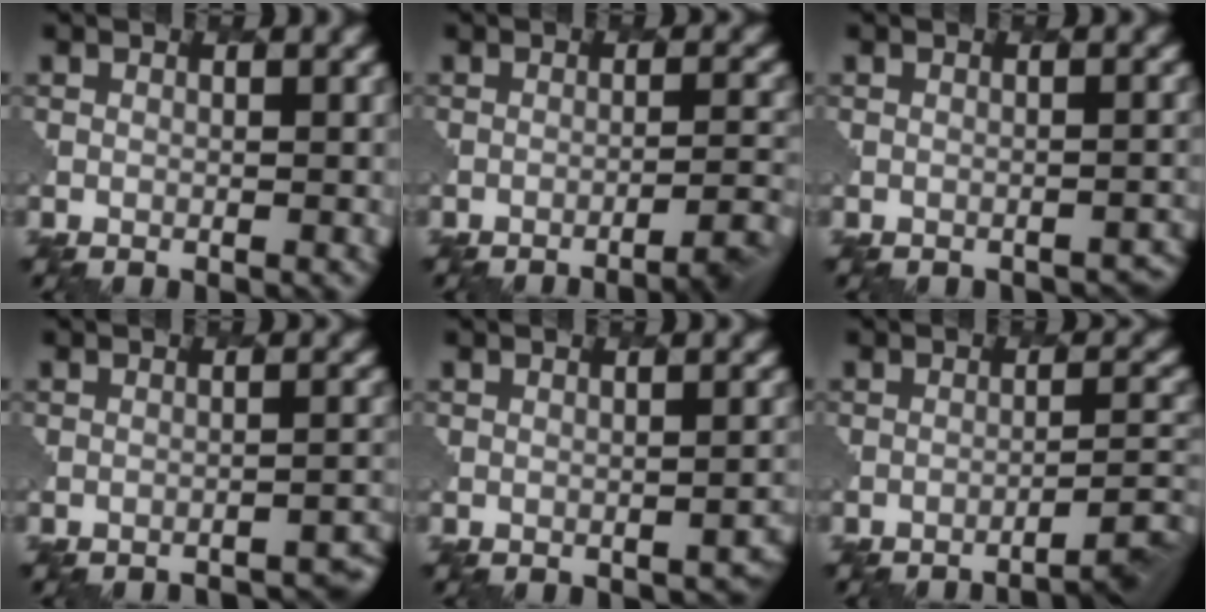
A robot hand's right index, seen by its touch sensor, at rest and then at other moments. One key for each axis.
{"total": 3.7, "fx": -2.6, "fy": 0.7, "fz": 2.6, "tx": -0.037, "ty": 0.007, "tz": -0.042}
{"total": 2.5, "fx": -2.4, "fy": 0.6, "fz": 0.5, "tx": 0.001, "ty": 0.013, "tz": -0.025}
{"total": 4.0, "fx": -3.8, "fy": 0.6, "fz": 1.1, "tx": -0.007, "ty": 0.019, "tz": -0.046}
{"total": 1.7, "fx": -1.4, "fy": 0.6, "fz": 0.7, "tx": -0.002, "ty": 0.002, "tz": -0.012}
{"total": 3.9, "fx": -2.9, "fy": 0.6, "fz": 2.6, "tx": -0.033, "ty": 0.012, "tz": -0.043}